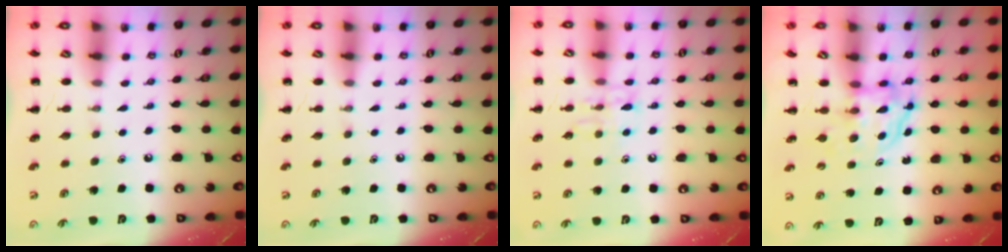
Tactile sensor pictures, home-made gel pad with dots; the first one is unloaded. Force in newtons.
{"total": 0.0}
{"total": 7.8, "press": 7.8, "slide": 0.8}
{"total": 3.8, "press": 3.8, "slide": 0.2}